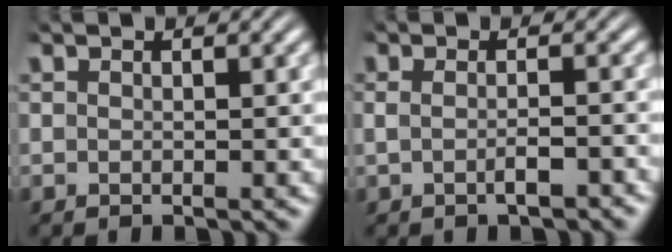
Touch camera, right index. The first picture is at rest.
{"total": 1.7, "force": [-0.8, 0.5, 1.3], "torque": [-0.021, 0.002, -0.015]}